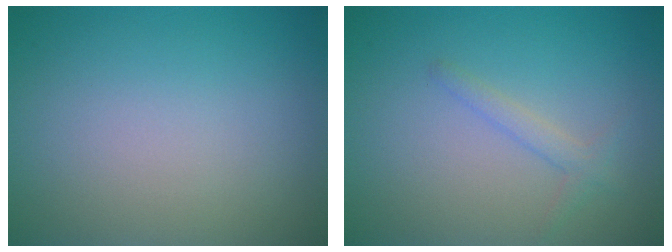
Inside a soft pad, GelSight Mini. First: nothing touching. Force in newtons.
{"total": 1.4, "press": 1.4, "slide": 0.1}